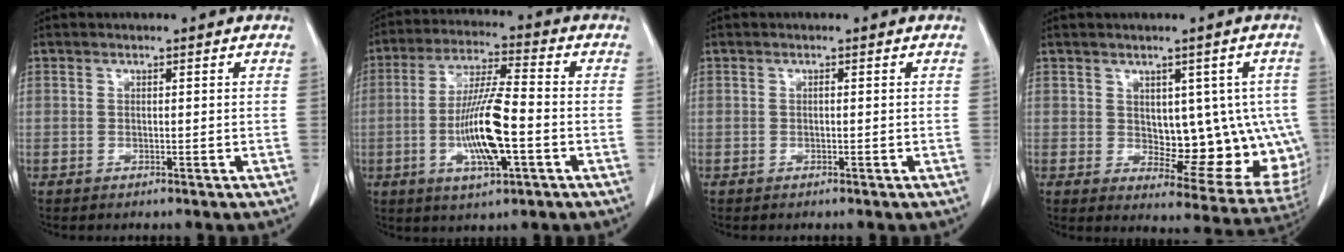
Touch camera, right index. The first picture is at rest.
{"total": 12.0, "force": [-2.8, 1.8, 11.5], "torque": [-0.223, -0.004, -0.051]}
{"total": 0.0}
{"total": 13.3, "force": [0.6, 7.0, 11.3], "torque": [-0.118, 0.006, 0.027]}